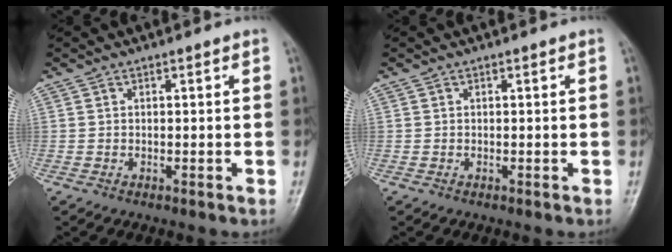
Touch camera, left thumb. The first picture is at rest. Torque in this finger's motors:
{"motor_torque": [0.00, 0.00, -0.01, -0.01, 0.00]}